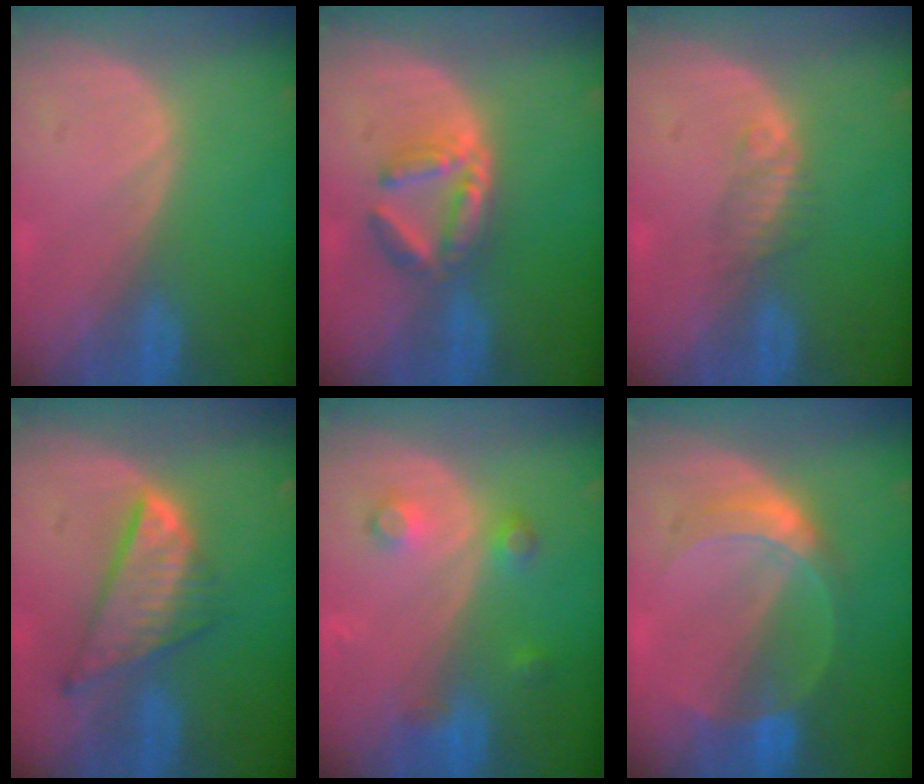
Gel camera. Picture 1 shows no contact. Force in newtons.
{"total": 5.6, "press": 5.4, "slide": 1.3}
{"total": 2.2, "press": 1.9, "slide": 1.0}
{"total": 8.4, "press": 7.2, "slide": 4.3}
{"total": 3.8, "press": 3.5, "slide": 1.4}
{"total": 5.6, "press": 5.6, "slide": 0.1}